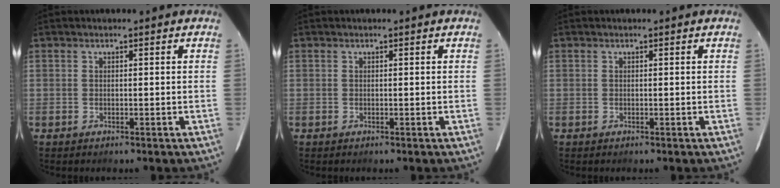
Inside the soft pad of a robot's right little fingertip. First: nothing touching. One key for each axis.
{"total": 0.0}
{"total": 0.0}